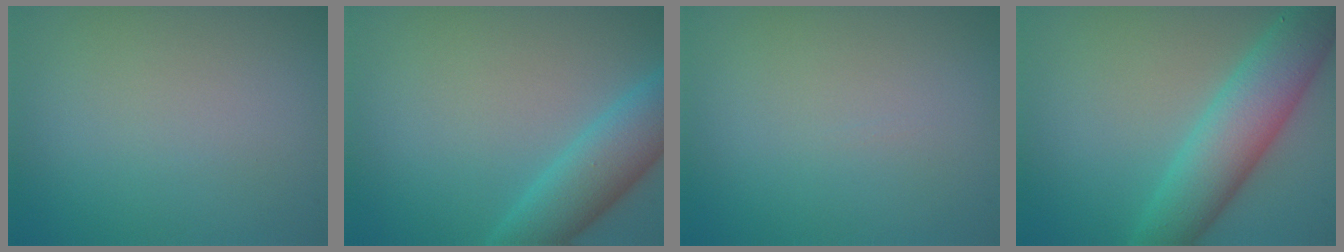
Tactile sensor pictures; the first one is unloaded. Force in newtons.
{"total": 4.9, "press": 4.9, "slide": 0.3}
{"total": 0.0}
{"total": 6.4, "press": 6.4, "slide": 0.0}